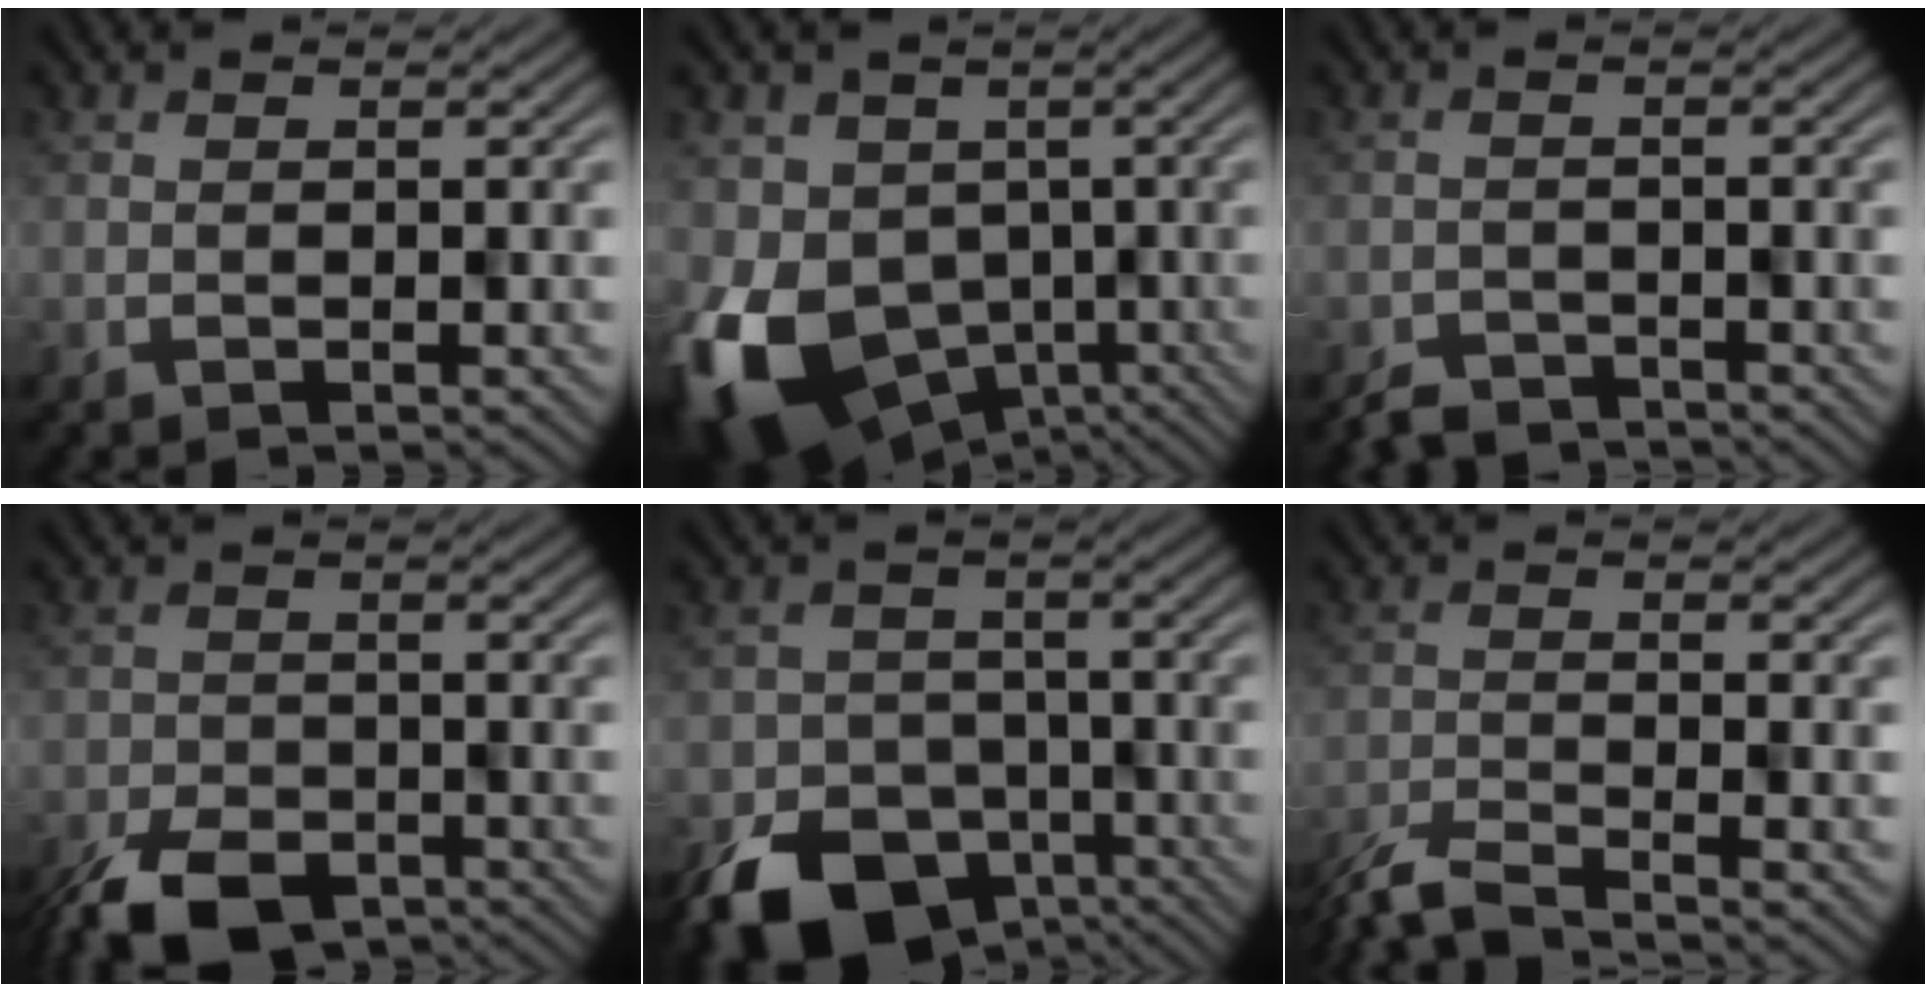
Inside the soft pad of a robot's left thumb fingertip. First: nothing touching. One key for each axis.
{"total": 12.6, "fx": -3.5, "fy": 10.1, "fz": 6.7, "tx": -0.153, "ty": -0.037, "tz": -0.041}
{"total": 2.7, "fx": -2.6, "fy": 0.7, "fz": -0.1, "tx": 0.001, "ty": -0.009, "tz": -0.043}
{"total": 7.7, "fx": -5.9, "fy": 3.5, "fz": 3.5, "tx": -0.061, "ty": -0.025, "tz": -0.096}
{"total": 10.6, "fx": -6.7, "fy": 6.9, "fz": 4.5, "tx": -0.078, "ty": -0.030, "tz": -0.102}
{"total": 5.6, "fx": -5.0, "fy": 0.8, "fz": 2.3, "tx": -0.042, "ty": -0.013, "tz": -0.090}